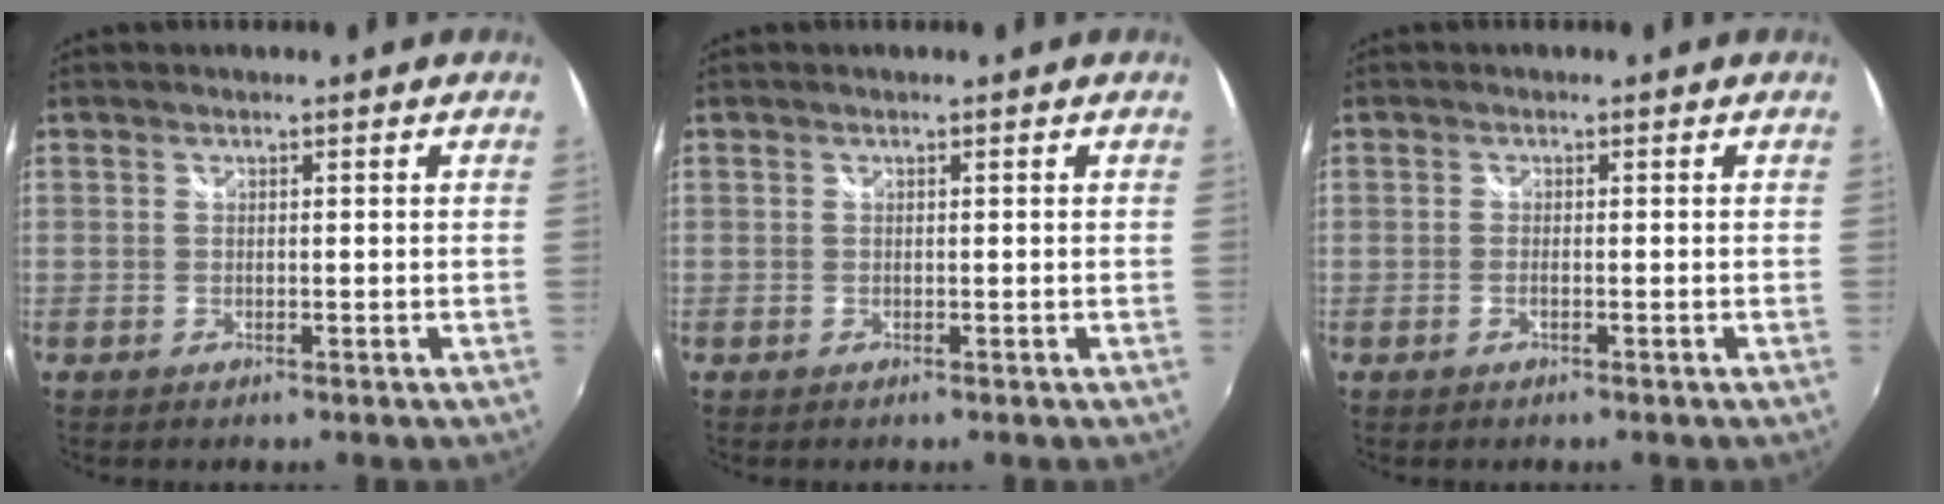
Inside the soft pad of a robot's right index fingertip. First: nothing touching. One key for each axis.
{"total": 0.0}
{"total": 0.8, "fx": -0.3, "fy": 0.1, "fz": 0.7, "tx": -0.015, "ty": -0.001, "tz": -0.006}